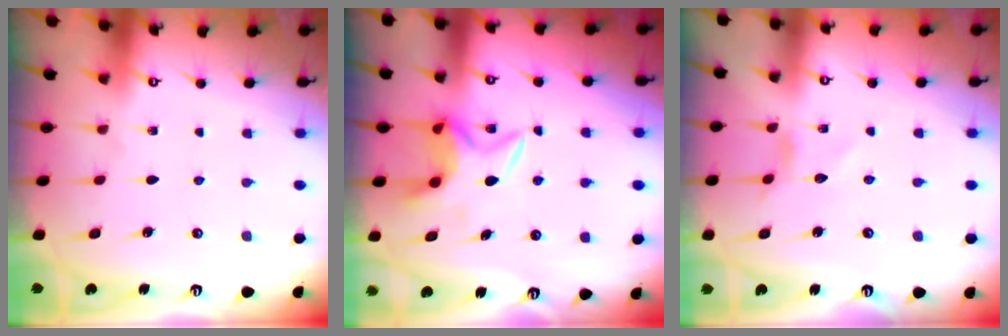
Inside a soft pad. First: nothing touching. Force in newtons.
{"total": 6.5, "press": 6.5, "slide": 0.6}
{"total": 2.3, "press": 2.3, "slide": 0.2}